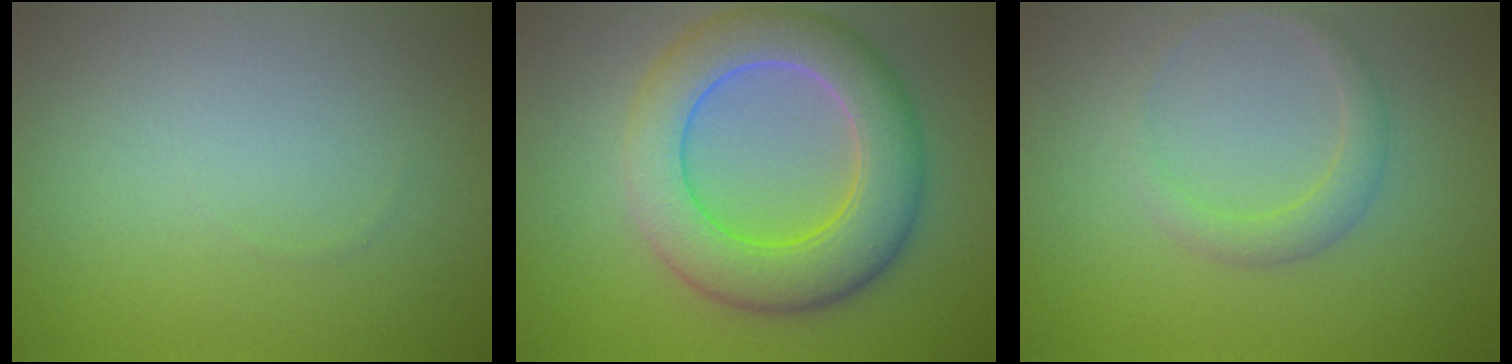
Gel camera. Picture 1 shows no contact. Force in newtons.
{"total": 7.9, "press": 7.9, "slide": 0.6}
{"total": 1.8, "press": 1.8, "slide": 0.2}